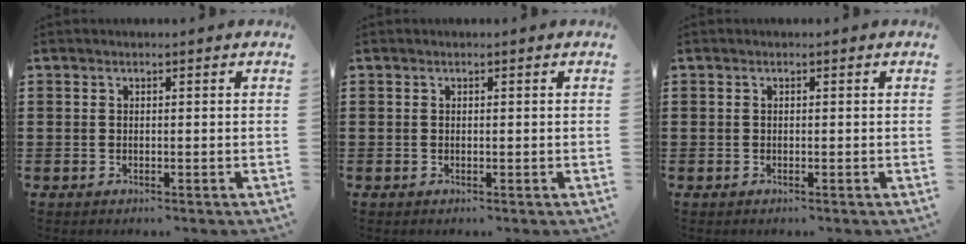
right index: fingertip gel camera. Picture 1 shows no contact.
{"total": 0.0}
{"total": 0.0}